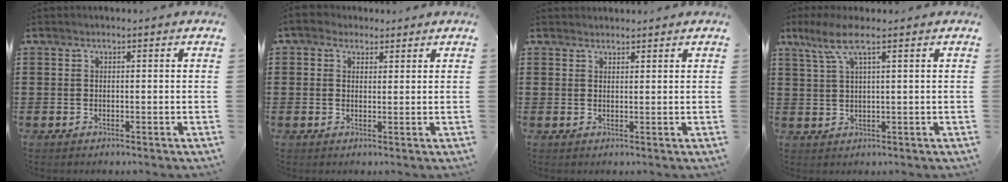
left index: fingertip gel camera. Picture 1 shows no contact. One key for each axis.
{"total": 2.5, "fx": 1.7, "fy": 1.8, "fz": 0.6, "tx": -0.020, "ty": 0.012, "tz": 0.030}
{"total": 1.4, "fx": 1.3, "fy": 0.4, "fz": -0.1, "tx": -0.002, "ty": 0.000, "tz": 0.027}
{"total": 5.4, "fx": 2.7, "fy": 0.8, "fz": 4.7, "tx": -0.104, "ty": 0.003, "tz": 0.045}